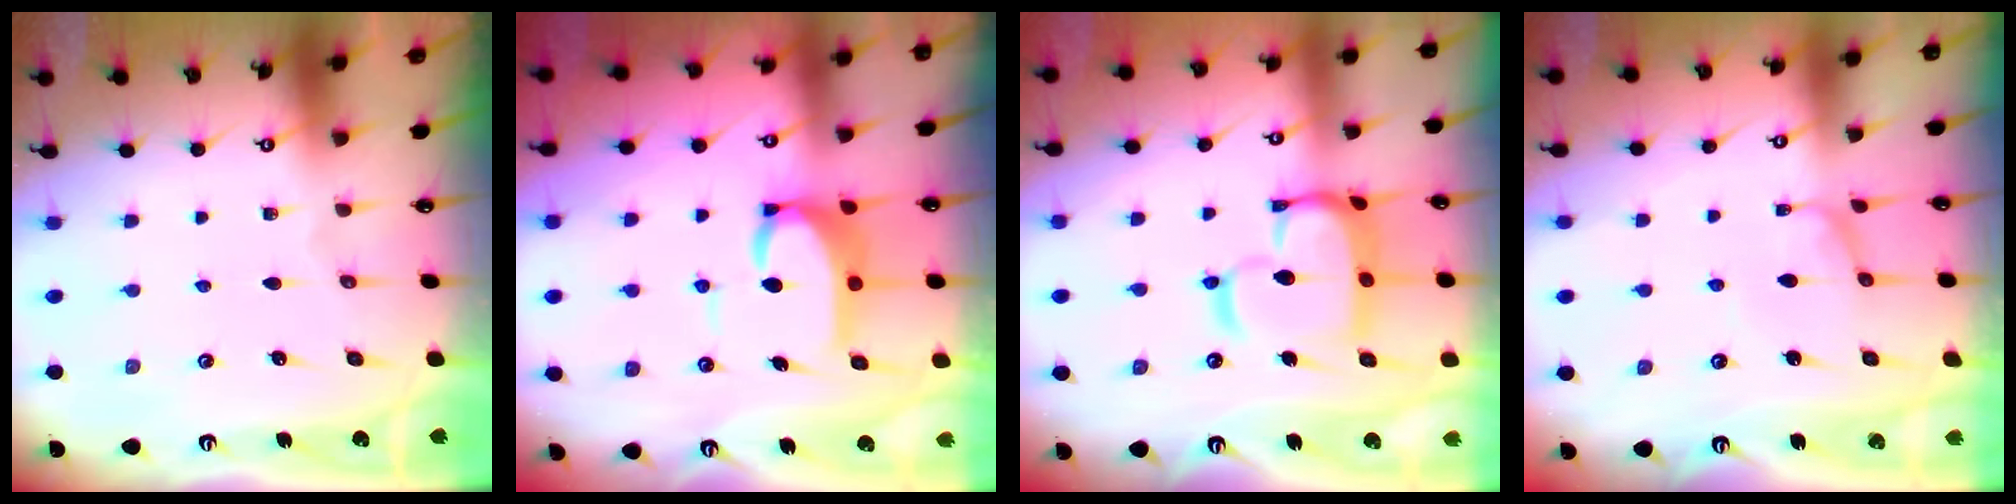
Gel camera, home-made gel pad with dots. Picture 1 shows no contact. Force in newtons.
{"total": 6.8, "press": 6.8, "slide": 0.9}
{"total": 12.2, "press": 12.1, "slide": 1.2}
{"total": 1.1, "press": 1.0, "slide": 0.4}